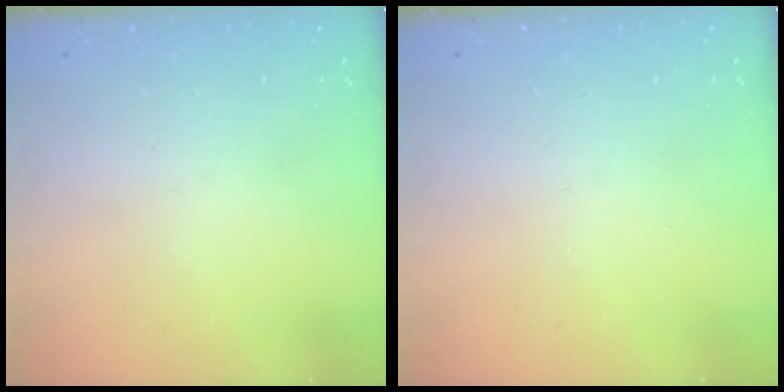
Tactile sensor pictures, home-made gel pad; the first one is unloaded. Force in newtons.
{"total": 0.0}